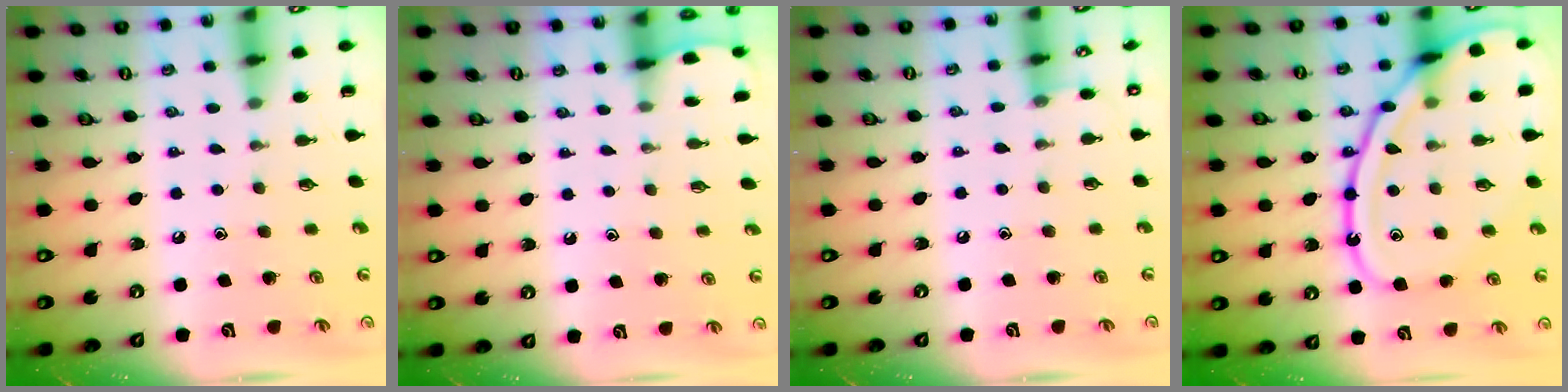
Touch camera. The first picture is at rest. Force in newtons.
{"total": 2.2, "press": 2.2, "slide": 0.2}
{"total": 4.3, "press": 4.2, "slide": 0.4}
{"total": 21.6, "press": 21.5, "slide": 2.0}